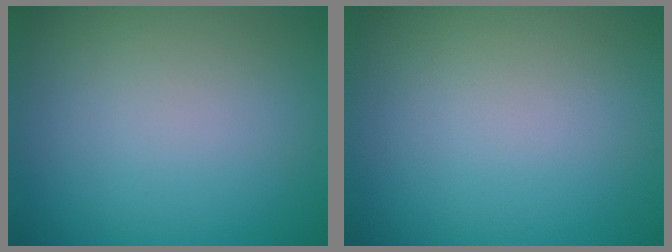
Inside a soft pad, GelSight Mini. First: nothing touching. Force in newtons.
{"total": 0.0}